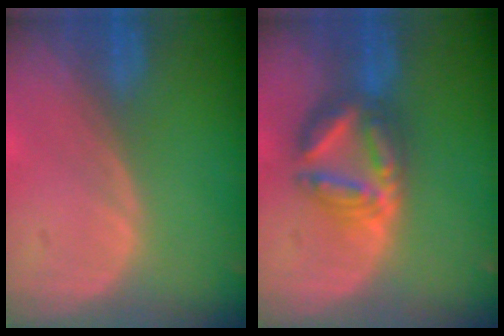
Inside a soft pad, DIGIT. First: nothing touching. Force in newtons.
{"total": 6.9, "press": 6.8, "slide": 0.4}